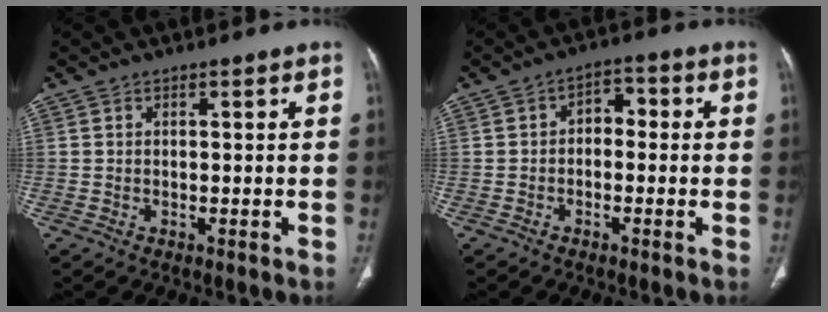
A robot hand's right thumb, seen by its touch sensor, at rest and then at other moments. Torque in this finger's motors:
{"motor_torque": [-0.41, 0.31, -0.16, 0.01, 0.09]}